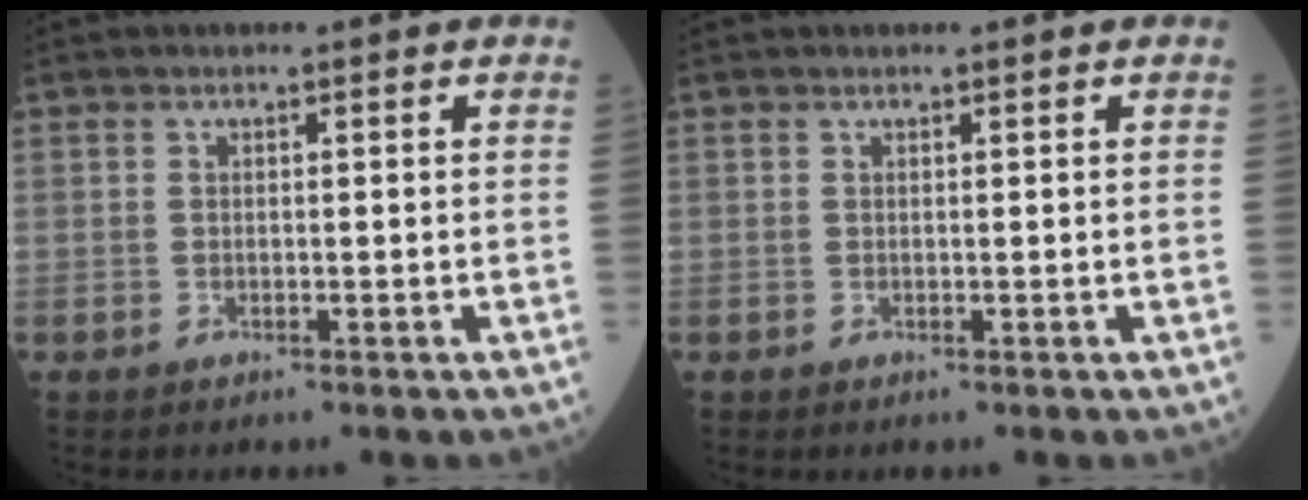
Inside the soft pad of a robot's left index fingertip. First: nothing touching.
{"total": 0.0}